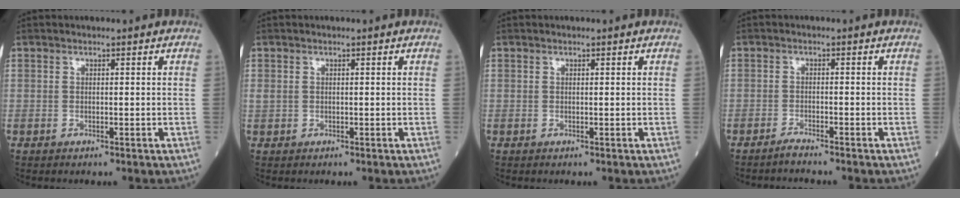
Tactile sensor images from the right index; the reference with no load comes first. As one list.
[{"total": 1.0, "force": [0.2, 0.9, 0.5], "torque": [-0.014, 0.011, 0.009]}, {"total": 0.0}, {"total": 1.7, "force": [-1.6, -0.3, 0.4], "torque": [-0.012, -0.003, -0.030]}]